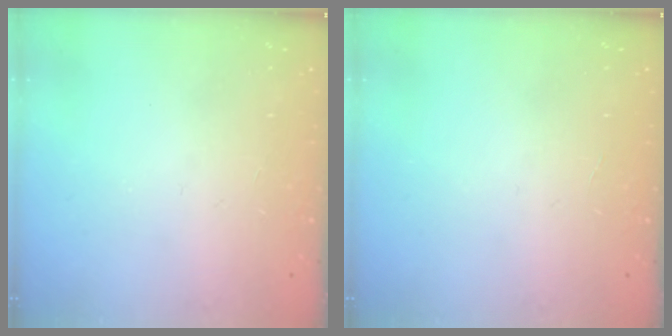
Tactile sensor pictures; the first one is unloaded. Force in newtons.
{"total": 0.0}